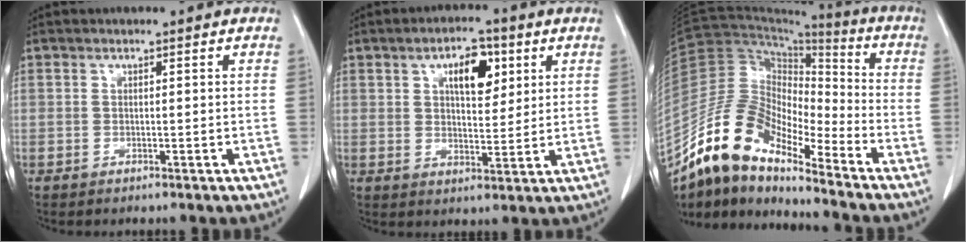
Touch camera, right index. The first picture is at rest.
{"total": 7.2, "force": [3.0, 3.3, 5.7], "torque": [-0.091, 0.009, 0.049]}
{"total": 13.5, "force": [-11.3, 4.2, 6.0], "torque": [-0.114, 0.043, -0.213]}